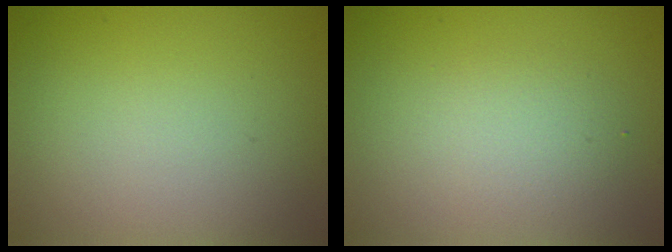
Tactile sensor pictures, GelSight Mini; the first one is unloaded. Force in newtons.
{"total": 2.0, "press": 2.0, "slide": 0.1}